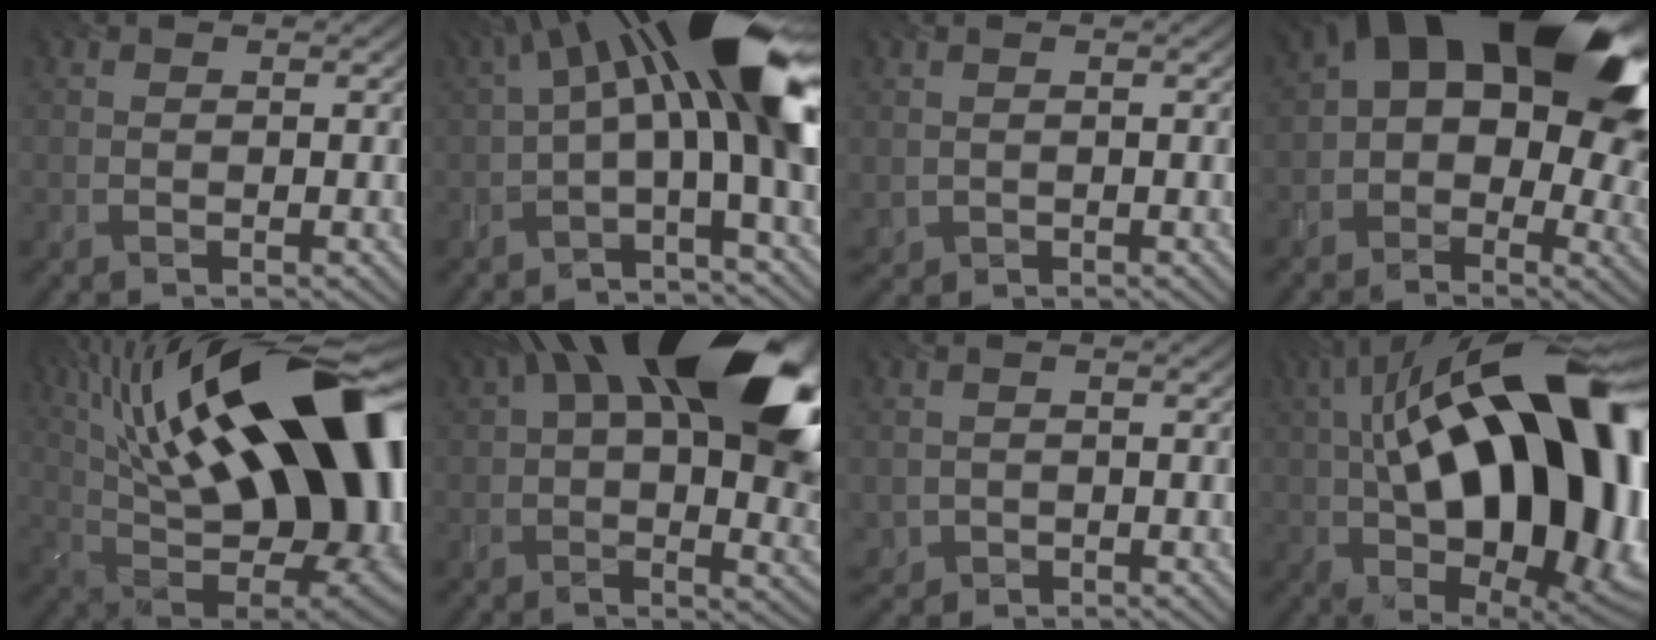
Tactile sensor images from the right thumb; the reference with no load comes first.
{"total": 13.9, "force": [1.3, 3.3, 13.5], "torque": [-0.216, 0.021, 0.010]}
{"total": 1.4, "force": [0.4, 1.2, 0.4], "torque": [-0.025, -0.001, 0.010]}
{"total": 19.8, "force": [4.5, 11.3, 15.6], "torque": [-0.193, 0.018, 0.088]}
{"total": 22.7, "force": [7.4, 8.0, 19.9], "torque": [-0.350, 0.055, 0.126]}
{"total": 21.7, "force": [8.8, 10.3, 17.0], "torque": [-0.251, 0.032, 0.146]}
{"total": 1.5, "force": [-0.1, 1.5, 0.1], "torque": [-0.019, -0.004, -0.004]}
{"total": 21.6, "force": [2.1, 10.3, 18.9], "torque": [-0.298, 0.032, 0.020]}